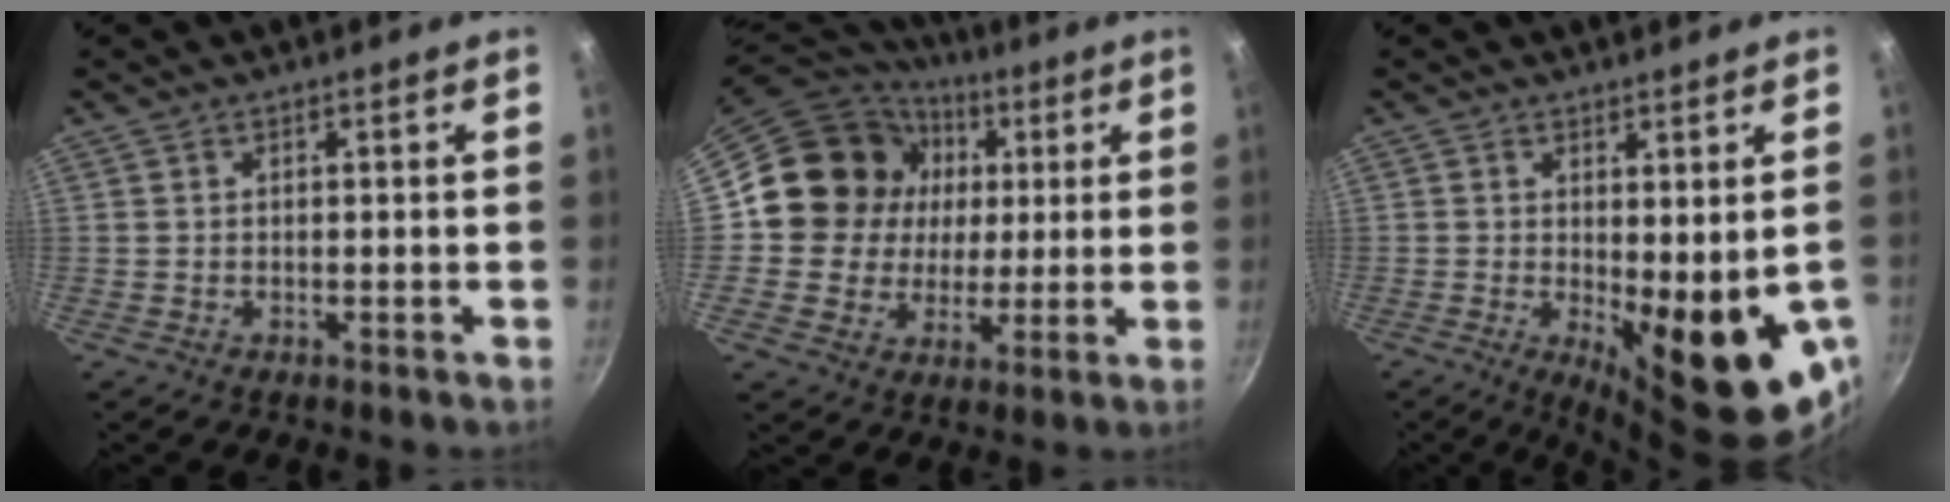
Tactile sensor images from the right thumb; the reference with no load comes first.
{"total": 17.3, "force": [3.6, 15.8, 6.0], "torque": [-0.094, 0.008, 0.057]}
{"total": 13.6, "force": [-2.0, 4.4, 12.7], "torque": [-0.145, -0.024, -0.014]}